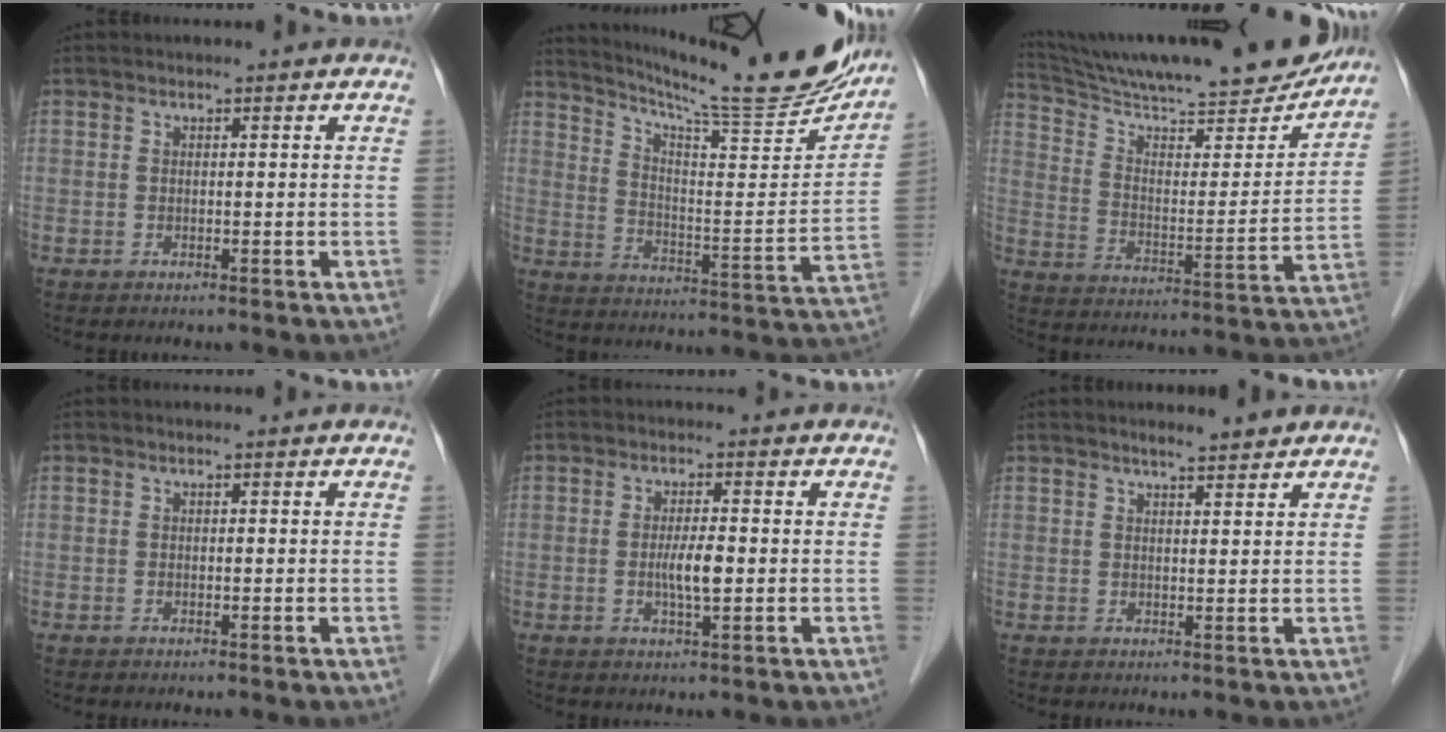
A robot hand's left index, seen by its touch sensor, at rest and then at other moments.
{"total": 23.6, "force": [21.4, 1.2, 9.9], "torque": [-0.157, -0.062, 0.295]}
{"total": 24.9, "force": [22.7, 2.4, 9.9], "torque": [-0.164, -0.036, 0.329]}
{"total": 0.0}
{"total": 3.7, "force": [-0.4, 0.5, 3.6], "torque": [-0.072, -0.004, -0.007]}
{"total": 3.2, "force": [2.8, 0.2, 1.5], "torque": [-0.027, 0.008, 0.045]}